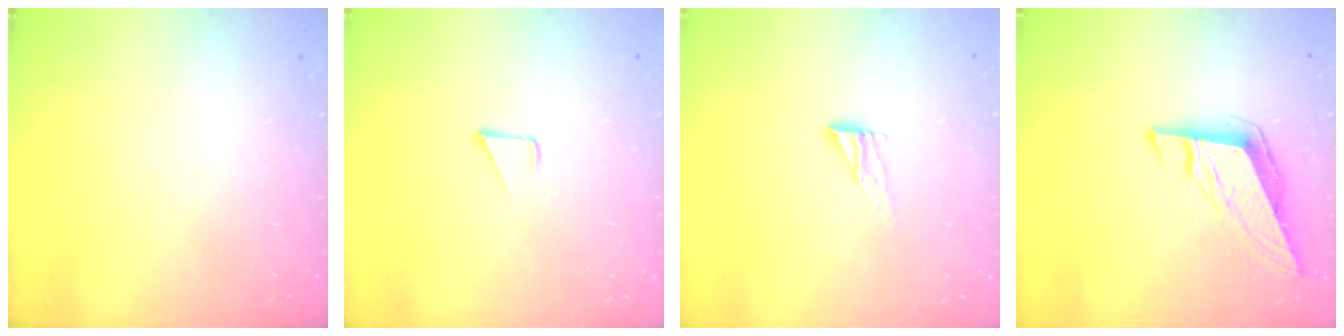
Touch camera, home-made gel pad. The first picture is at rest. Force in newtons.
{"total": 1.7, "press": 1.7, "slide": 0.1}
{"total": 6.3, "press": 6.3, "slide": 0.6}
{"total": 10.2, "press": 10.0, "slide": 1.6}